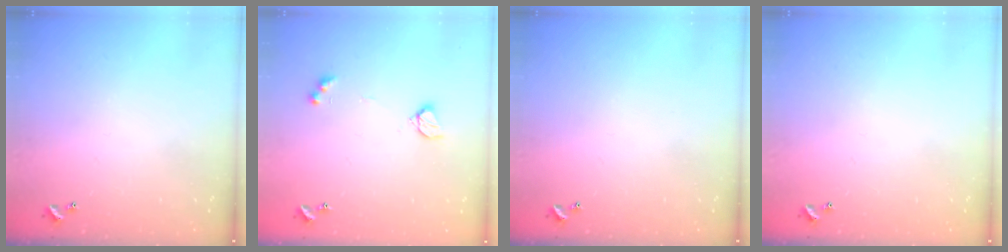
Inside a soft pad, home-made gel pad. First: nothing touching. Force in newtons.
{"total": 4.1, "press": 4.0, "slide": 0.8}
{"total": 0.0}
{"total": 0.0}